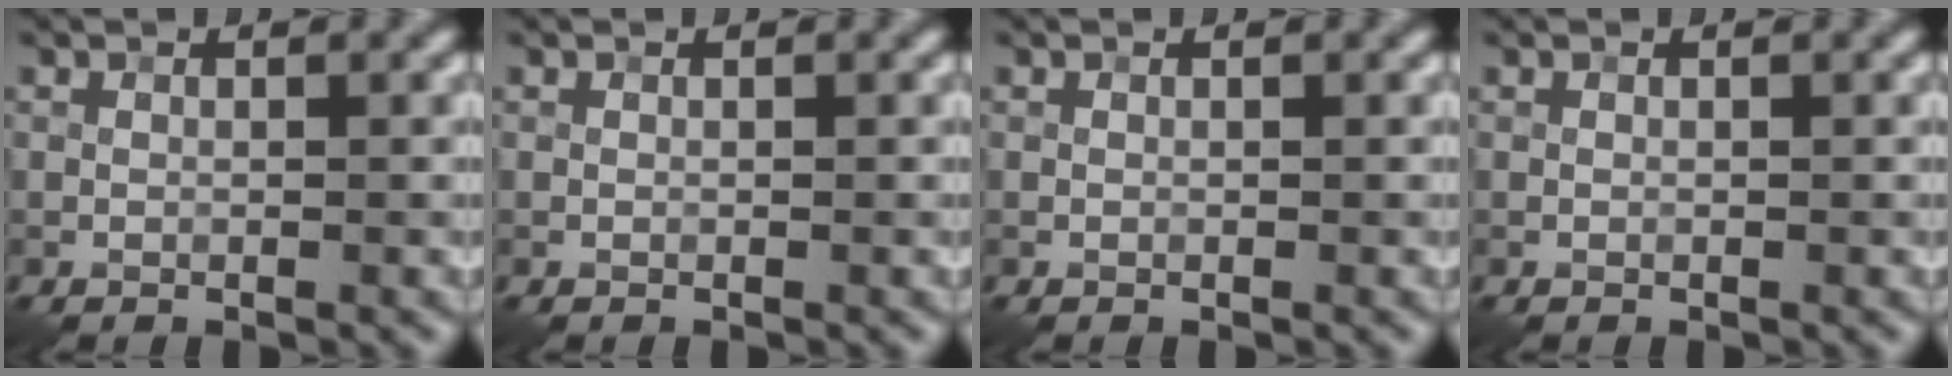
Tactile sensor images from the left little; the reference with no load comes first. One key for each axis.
{"total": 0.0}
{"total": 0.0}
{"total": 0.0}